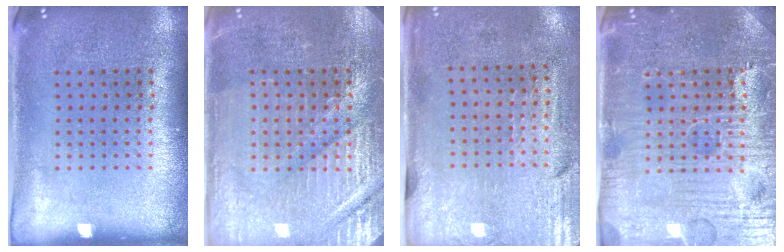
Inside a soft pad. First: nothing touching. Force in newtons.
{"total": 3.9, "press": 3.7, "slide": 1.0}
{"total": 3.0, "press": 2.5, "slide": 1.6}
{"total": 5.0, "press": 4.8, "slide": 1.6}